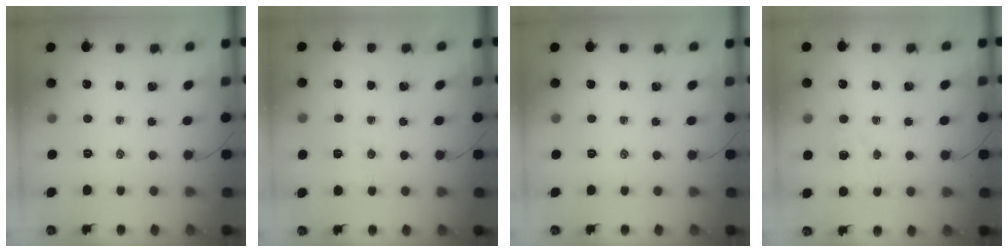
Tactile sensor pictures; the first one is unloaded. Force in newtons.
{"total": 4.1, "press": 4.0, "slide": 0.7}
{"total": 0.0}
{"total": 3.6, "press": 3.4, "slide": 1.1}